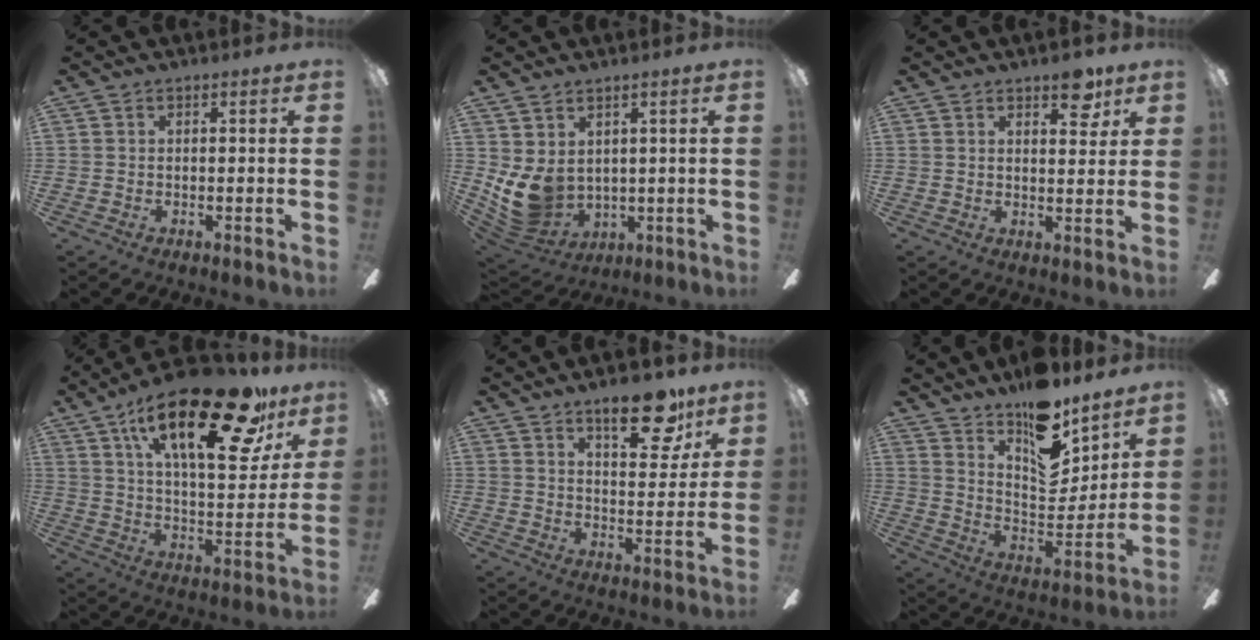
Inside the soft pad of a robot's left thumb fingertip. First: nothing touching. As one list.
[{"total": 9.6, "force": [1.8, 7.3, 5.9], "torque": [-0.145, -0.027, 0.039]}, {"total": 6.2, "force": [4.5, 2.8, 3.3], "torque": [-0.018, -0.026, 0.071]}, {"total": 27.8, "force": [16.7, 9.6, 20.1], "torque": [-0.308, -0.090, 0.272]}, {"total": 14.6, "force": [9.8, 5.7, 9.1], "torque": [-0.113, -0.049, 0.160]}, {"total": 16.9, "force": [13.2, 6.7, 8.1], "torque": [-0.116, -0.104, 0.230]}]